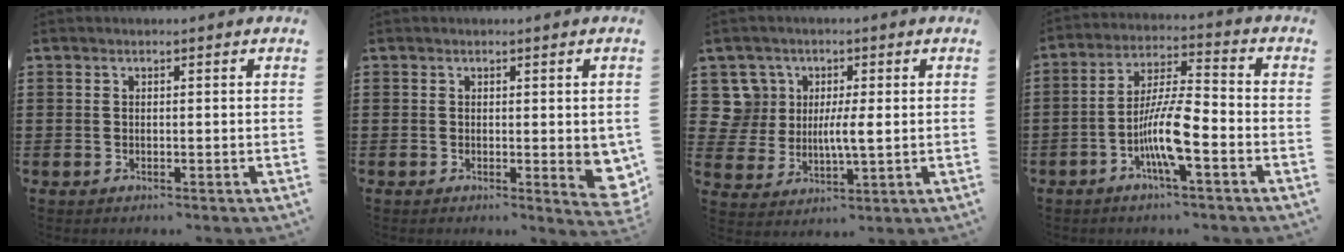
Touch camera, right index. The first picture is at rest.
{"total": 3.4, "force": [-0.1, 1.3, 3.1], "torque": [-0.037, -0.003, -0.001]}
{"total": 5.8, "force": [1.6, 4.6, 3.1], "torque": [-0.073, 0.013, 0.027]}
{"total": 9.1, "force": [-3.4, 1.8, 8.2], "torque": [-0.168, -0.008, -0.067]}